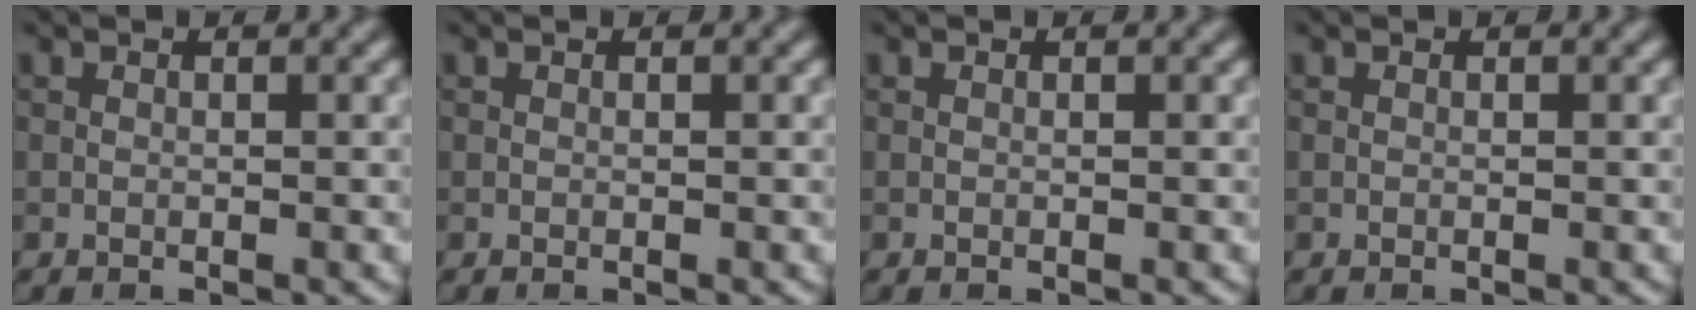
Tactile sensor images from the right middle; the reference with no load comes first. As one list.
[{"total": 0.0}, {"total": 0.0}, {"total": 0.0}]